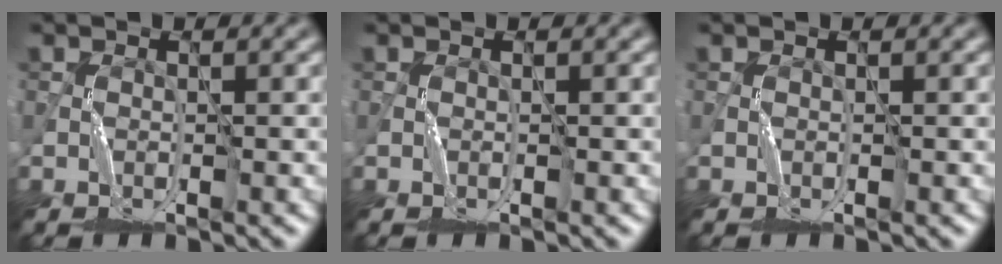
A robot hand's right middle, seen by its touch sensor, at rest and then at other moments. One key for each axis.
{"total": 0.0}
{"total": 0.0}